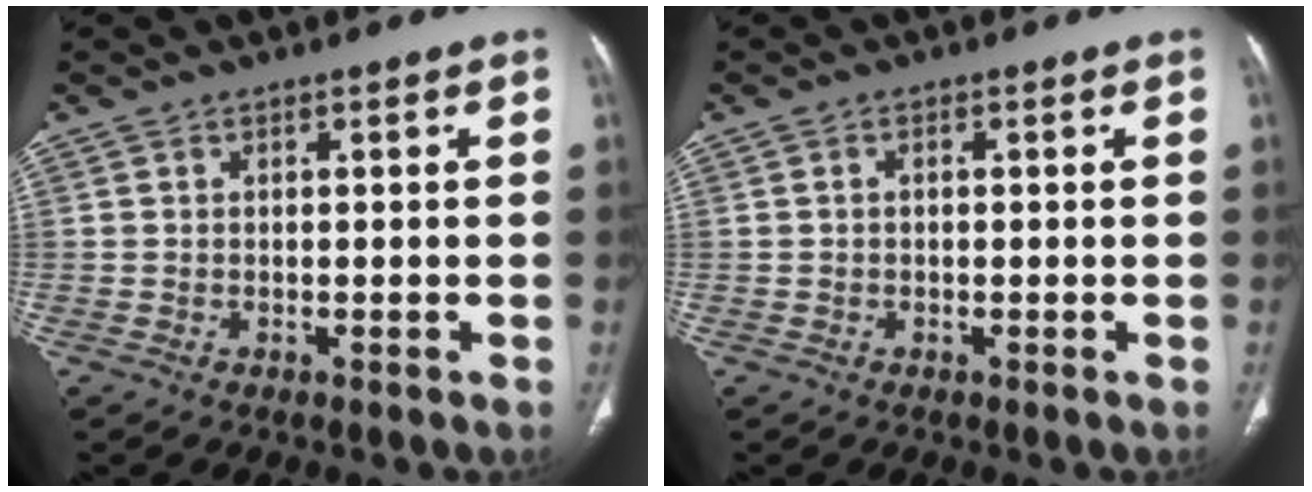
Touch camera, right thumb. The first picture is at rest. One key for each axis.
{"total": 0.8, "fx": 0.0, "fy": 0.5, "fz": 0.6, "tx": -0.012, "ty": 0.002, "tz": -0.001}